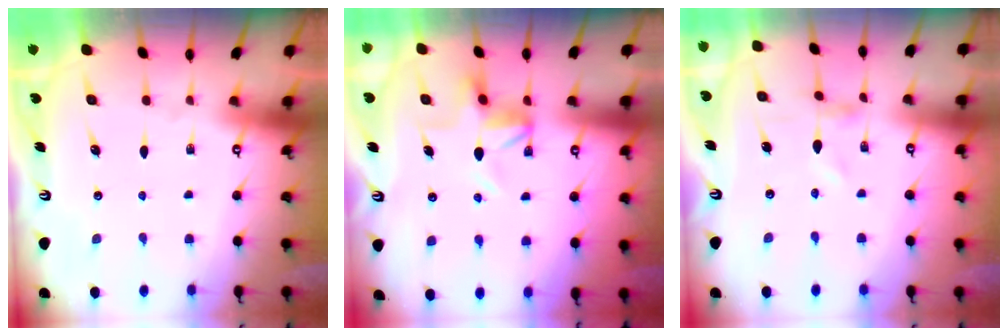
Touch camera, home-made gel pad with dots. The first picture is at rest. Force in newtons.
{"total": 3.9, "press": 3.9, "slide": 0.4}
{"total": 0.7, "press": 0.6, "slide": 0.3}